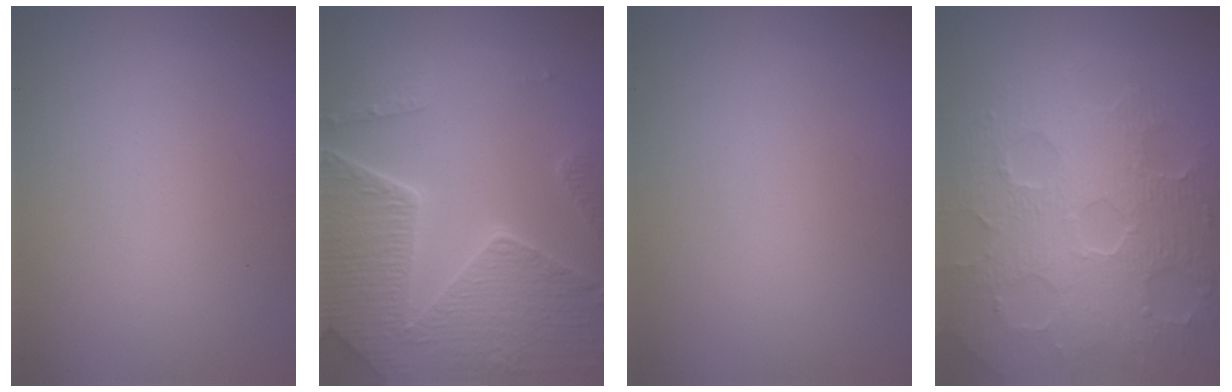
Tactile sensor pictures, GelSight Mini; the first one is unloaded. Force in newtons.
{"total": 8.3, "press": 6.1, "slide": 5.6}
{"total": 0.0}
{"total": 8.5, "press": 5.9, "slide": 6.1}